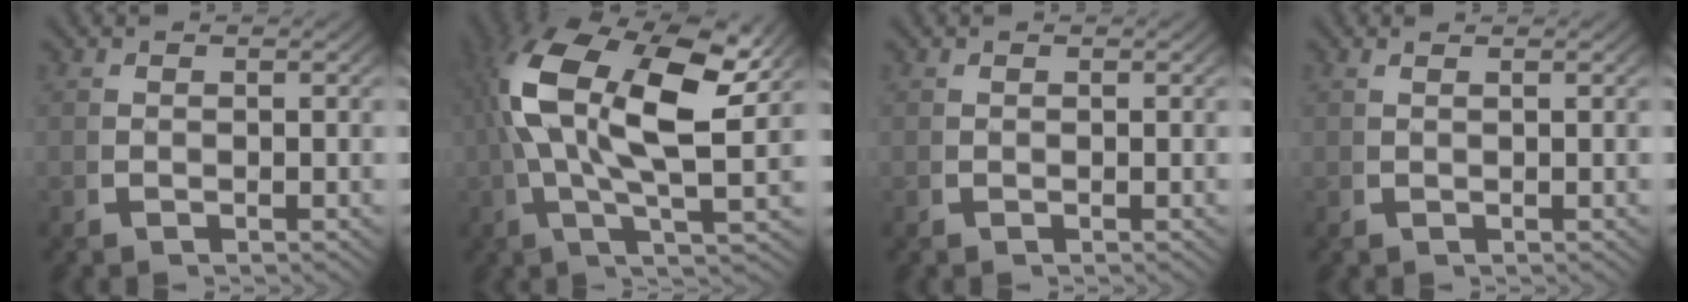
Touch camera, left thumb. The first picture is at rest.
{"total": 14.5, "force": [3.0, 6.8, 12.4], "torque": [-0.246, -0.010, 0.044]}
{"total": 0.0}
{"total": 0.7, "force": [0.4, -0.4, 0.3], "torque": [-0.008, 0.002, 0.012]}